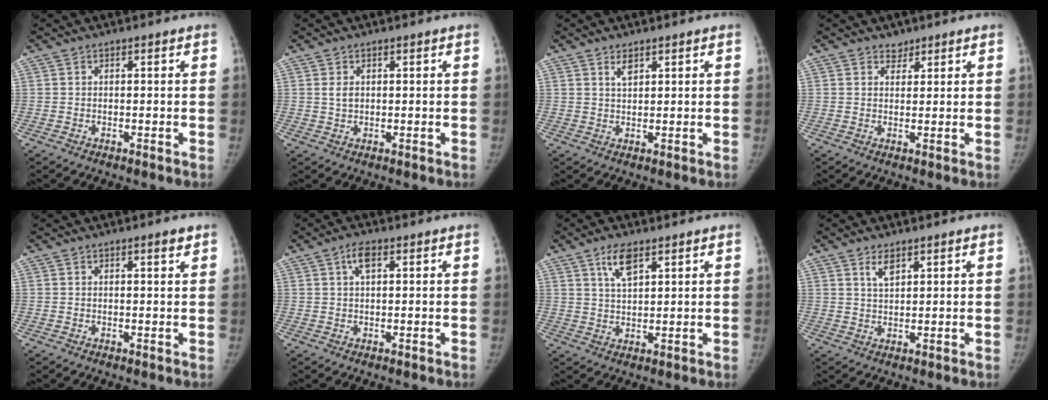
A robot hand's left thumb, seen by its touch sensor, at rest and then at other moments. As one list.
[{"total": 1.7, "force": [0.4, 1.2, 1.2], "torque": [-0.019, -0.001, 0.010]}, {"total": 2.1, "force": [1.4, 0.9, 1.3], "torque": [-0.018, -0.009, 0.028]}, {"total": 1.9, "force": [1.5, 1.2, 0.1], "torque": [0.017, -0.009, 0.017]}, {"total": 1.4, "force": [1.0, 0.2, 1.1], "torque": [-0.014, -0.005, 0.015]}, {"total": 3.0, "force": [1.2, 1.4, 2.4], "torque": [-0.043, 0.006, 0.021]}, {"total": 5.1, "force": [3.0, 2.0, 3.7], "torque": [-0.064, -0.013, 0.060]}, {"total": 2.8, "force": [1.8, 1.1, 1.8], "torque": [-0.030, -0.010, 0.038]}]